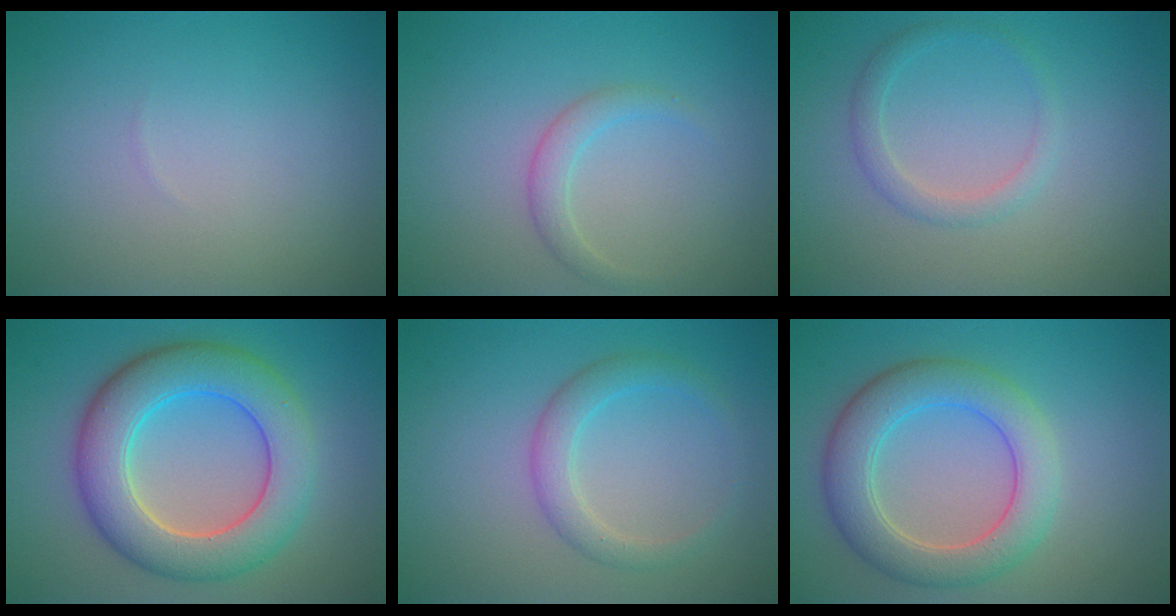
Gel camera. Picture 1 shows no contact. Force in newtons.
{"total": 1.7, "press": 1.7, "slide": 0.1}
{"total": 1.7, "press": 1.7, "slide": 0.1}
{"total": 8.3, "press": 8.3, "slide": 0.4}
{"total": 2.6, "press": 2.6, "slide": 0.1}
{"total": 5.9, "press": 5.9, "slide": 0.3}